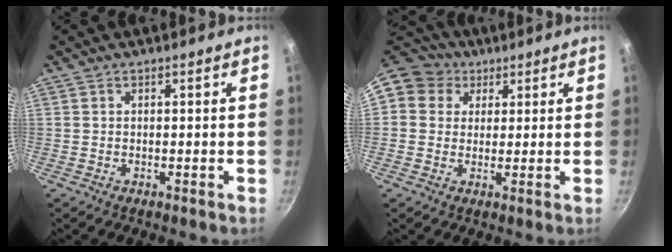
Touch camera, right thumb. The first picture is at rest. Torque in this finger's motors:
{"motor_torque": [-0.21, 0.87, 0.35, -0.31, 0.07]}